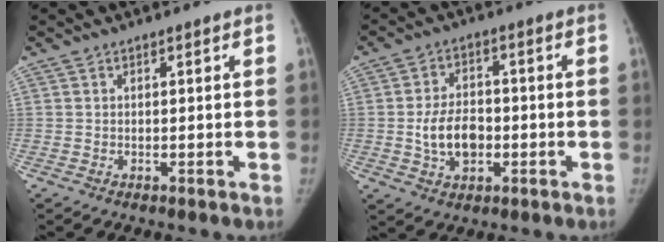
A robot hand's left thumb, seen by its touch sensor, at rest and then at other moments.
{"total": 8.4, "force": [-1.6, 5.6, 6.0], "torque": [-0.090, 0.014, -0.026]}